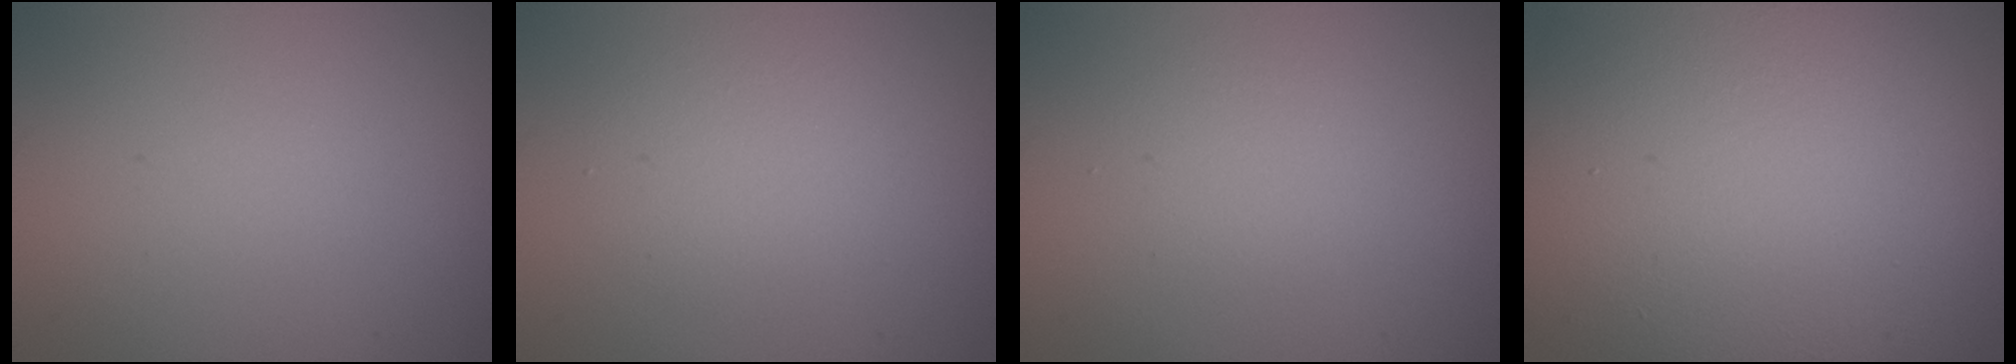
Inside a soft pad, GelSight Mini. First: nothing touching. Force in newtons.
{"total": 2.9, "press": 2.8, "slide": 0.3}
{"total": 2.0, "press": 2.0, "slide": 0.0}
{"total": 18.9, "press": 18.8, "slide": 0.6}